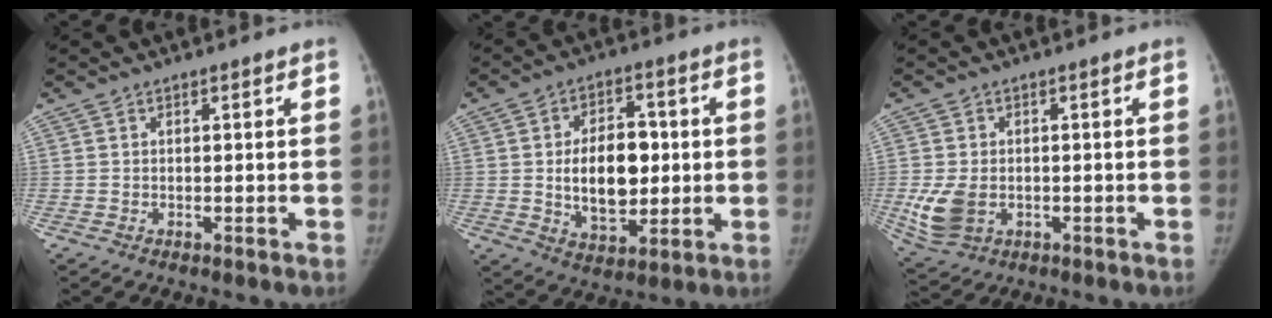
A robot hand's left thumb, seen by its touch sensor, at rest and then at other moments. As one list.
[{"total": 13.6, "force": [0.1, 8.7, 10.5], "torque": [-0.131, 0.005, 0.011]}, {"total": 7.3, "force": [-1.3, 5.2, 4.9], "torque": [-0.097, -0.007, -0.015]}]